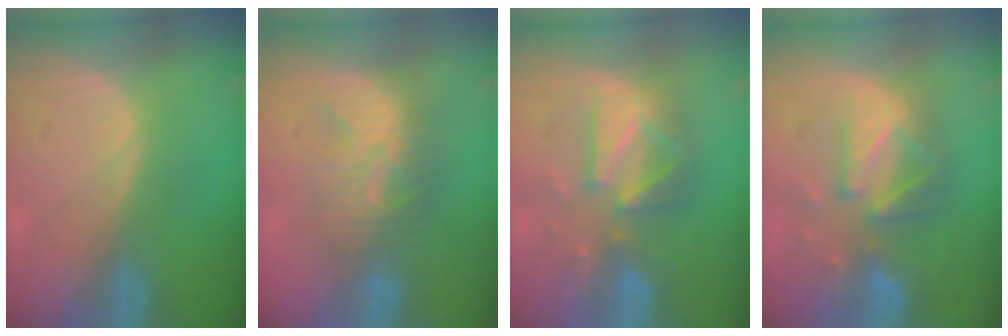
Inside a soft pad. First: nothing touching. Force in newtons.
{"total": 7.7, "press": 7.2, "slide": 2.6}
{"total": 8.0, "press": 8.0, "slide": 0.6}
{"total": 9.8, "press": 8.9, "slide": 4.2}